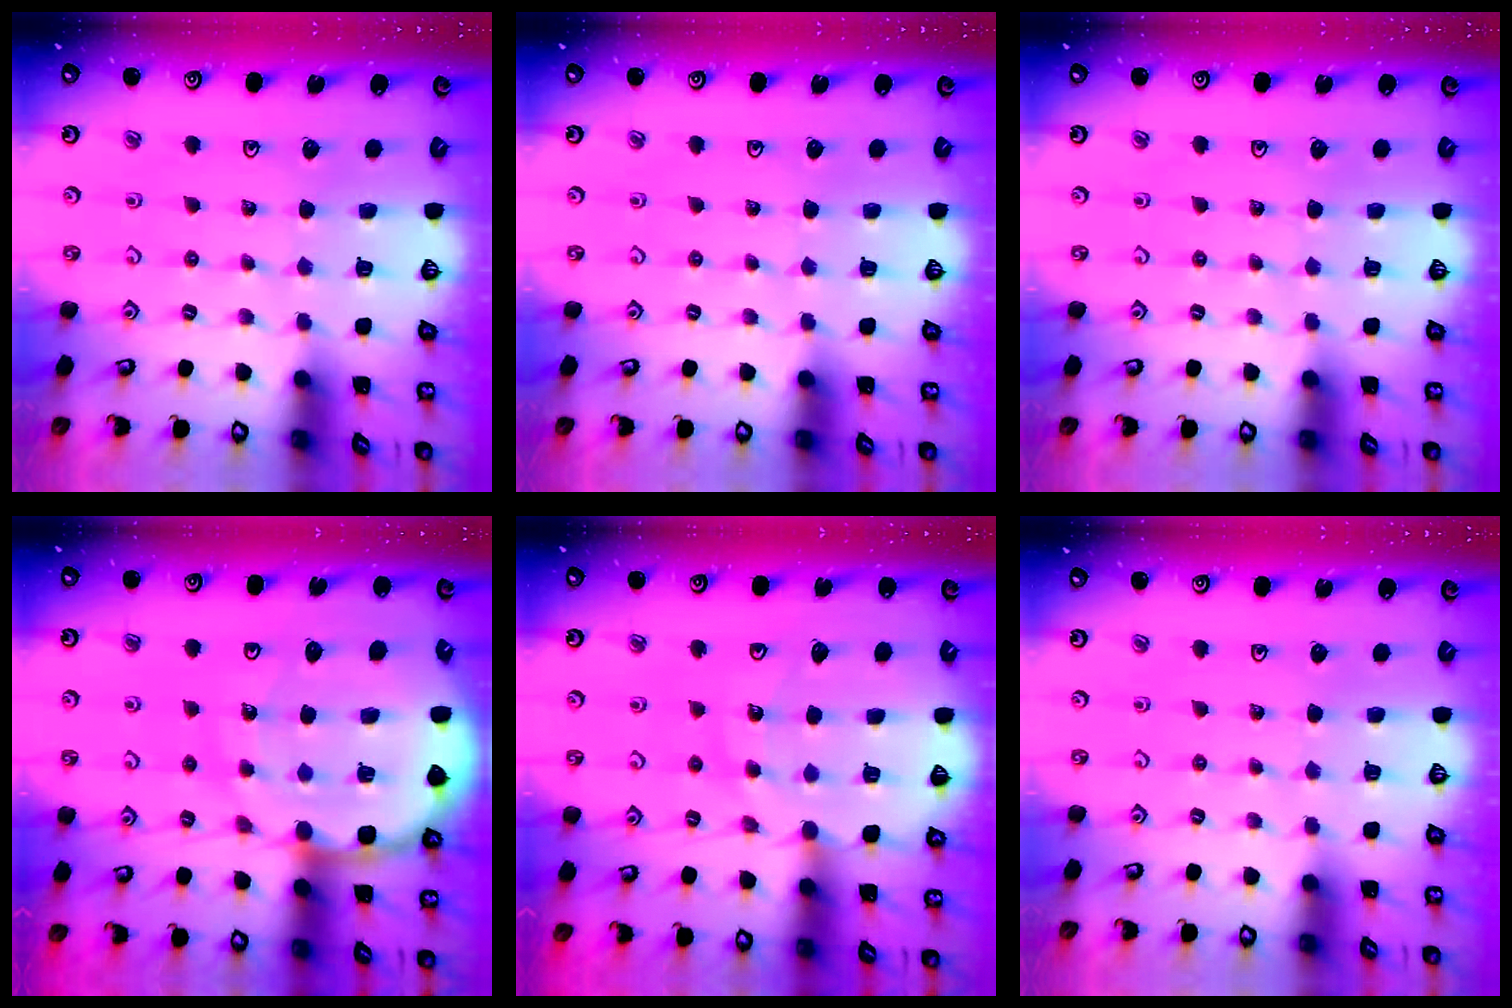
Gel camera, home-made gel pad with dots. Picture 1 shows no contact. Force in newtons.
{"total": 0.0}
{"total": 0.0}
{"total": 16.2, "press": 16.1, "slide": 2.0}
{"total": 11.7, "press": 11.6, "slide": 1.4}
{"total": 0.0}